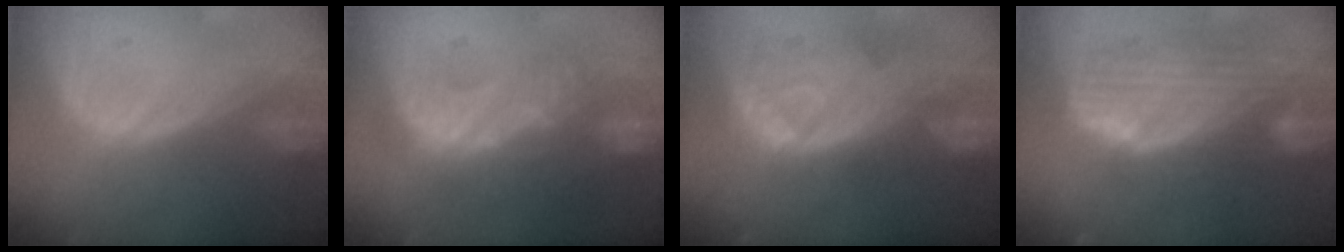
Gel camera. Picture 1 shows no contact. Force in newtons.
{"total": 9.4, "press": 8.9, "slide": 2.9}
{"total": 10.9, "press": 9.6, "slide": 5.2}
{"total": 10.0, "press": 8.9, "slide": 4.6}